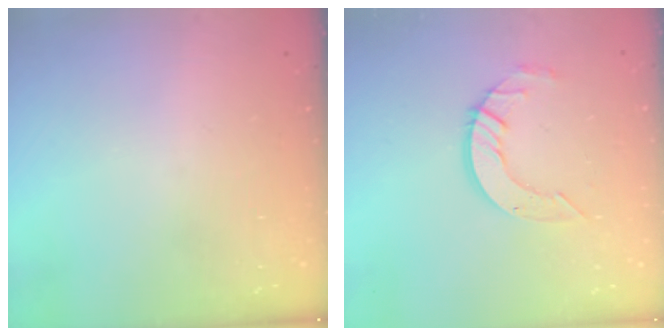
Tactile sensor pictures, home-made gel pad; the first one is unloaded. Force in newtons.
{"total": 8.7, "press": 8.6, "slide": 0.8}